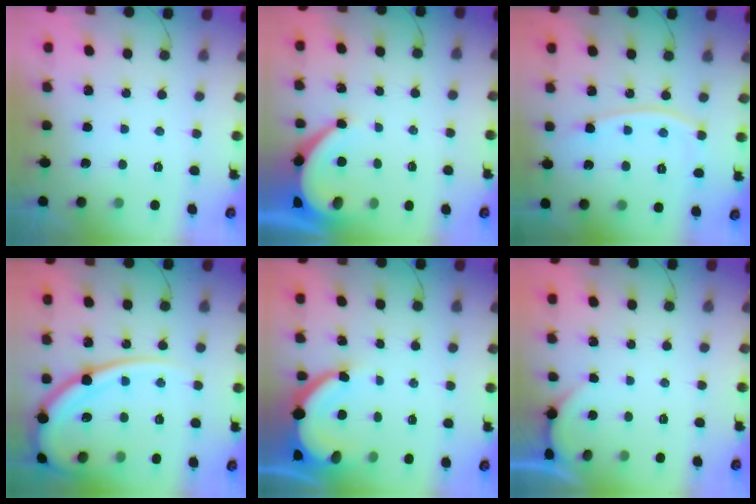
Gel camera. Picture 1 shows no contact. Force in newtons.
{"total": 6.2, "press": 6.2, "slide": 0.8}
{"total": 10.4, "press": 10.4, "slide": 1.2}
{"total": 17.3, "press": 17.2, "slide": 1.9}
{"total": 8.0, "press": 8.0, "slide": 0.7}
{"total": 0.8, "press": 0.8, "slide": 0.1}